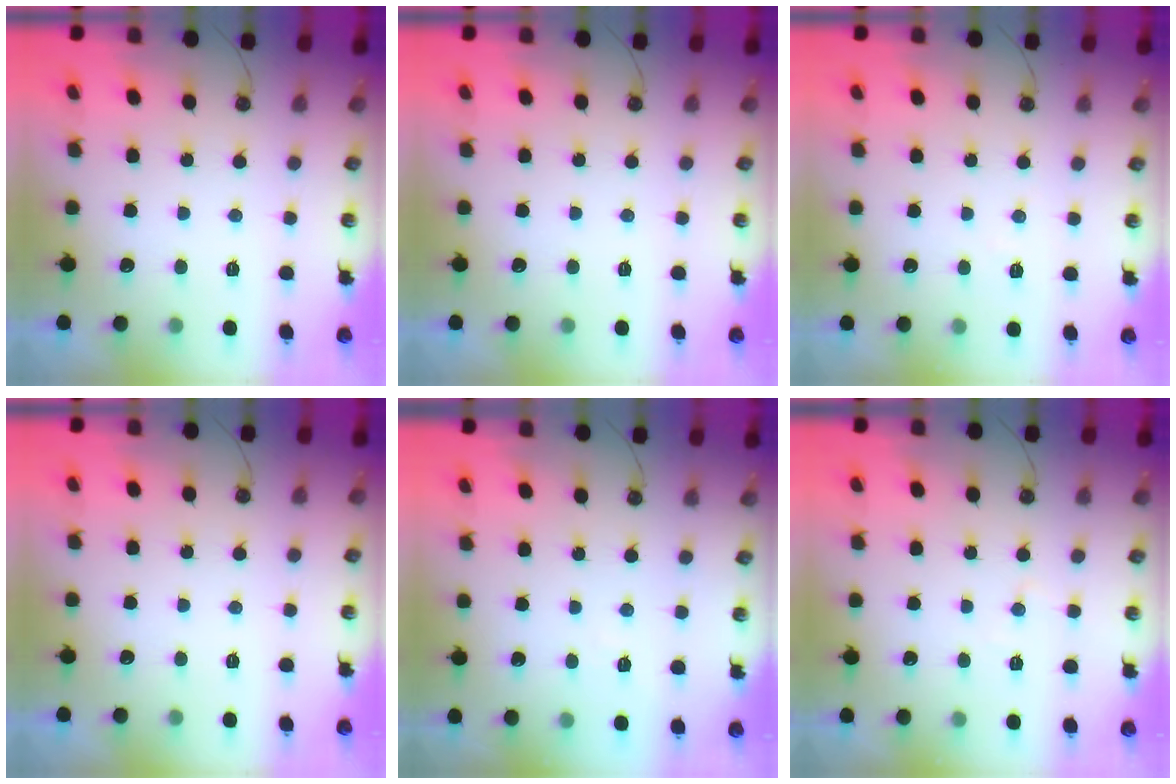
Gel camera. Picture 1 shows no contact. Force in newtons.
{"total": 0.0}
{"total": 3.3, "press": 3.2, "slide": 0.6}
{"total": 0.0}
{"total": 3.0, "press": 3.0, "slide": 0.3}
{"total": 4.4, "press": 4.3, "slide": 0.5}